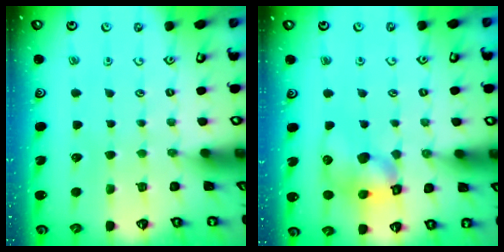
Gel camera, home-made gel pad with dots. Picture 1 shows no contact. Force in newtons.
{"total": 11.3, "press": 11.2, "slide": 1.6}